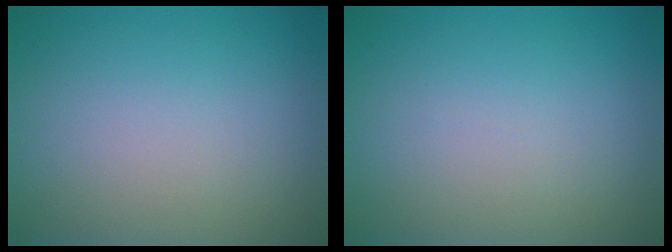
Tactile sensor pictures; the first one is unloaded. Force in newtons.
{"total": 0.0}